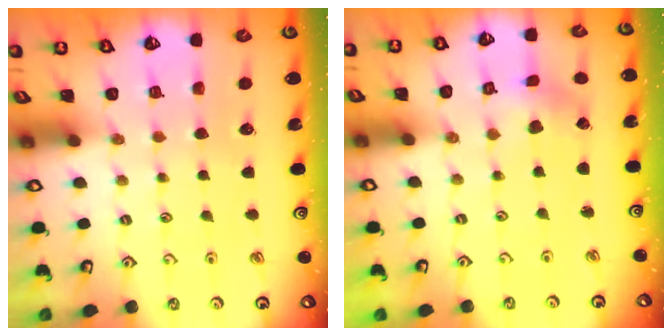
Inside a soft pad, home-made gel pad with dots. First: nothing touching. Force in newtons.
{"total": 1.4, "press": 1.4, "slide": 0.2}